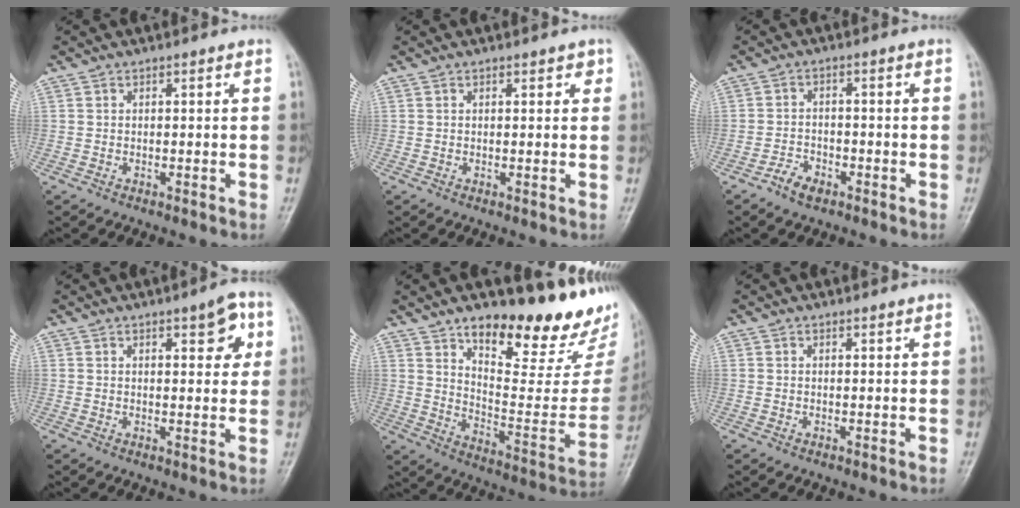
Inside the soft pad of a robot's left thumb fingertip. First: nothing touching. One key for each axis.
{"total": 1.5, "fx": 0.8, "fy": 0.8, "fz": 1.0, "tx": -0.004, "ty": -0.002, "tz": 0.007}
{"total": 3.4, "fx": -2.3, "fy": 1.8, "fz": 1.6, "tx": -0.028, "ty": 0.016, "tz": -0.041}
{"total": 5.9, "fx": 2.5, "fy": 2.3, "fz": 4.8, "tx": -0.042, "ty": -0.007, "tz": 0.028}
{"total": 24.0, "fx": 17.8, "fy": 7.8, "fz": 14.2, "tx": -0.159, "ty": -0.117, "tz": 0.259}
{"total": 0.6, "fx": 0.5, "fy": 0.0, "fz": 0.1, "tx": -0.005, "ty": -0.004, "tz": 0.008}